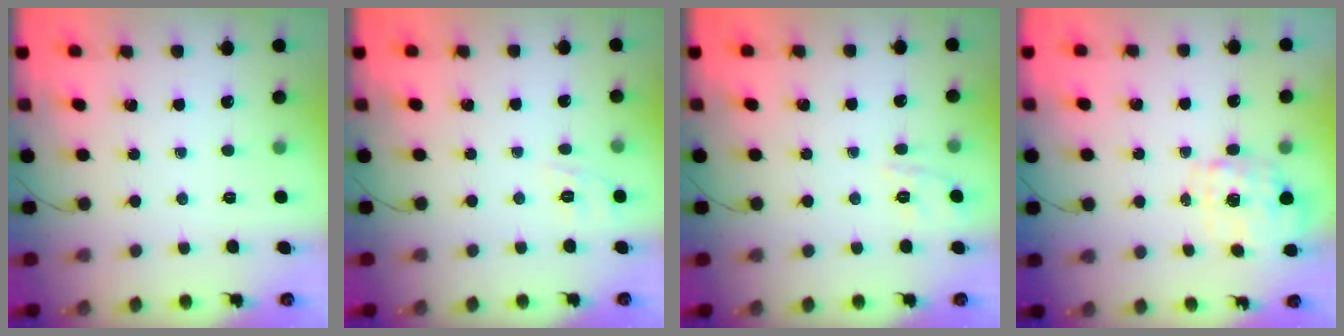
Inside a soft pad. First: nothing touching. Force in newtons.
{"total": 5.8, "press": 5.6, "slide": 1.6}
{"total": 1.9, "press": 0.3, "slide": 1.8}
{"total": 1.6, "press": 1.5, "slide": 0.5}